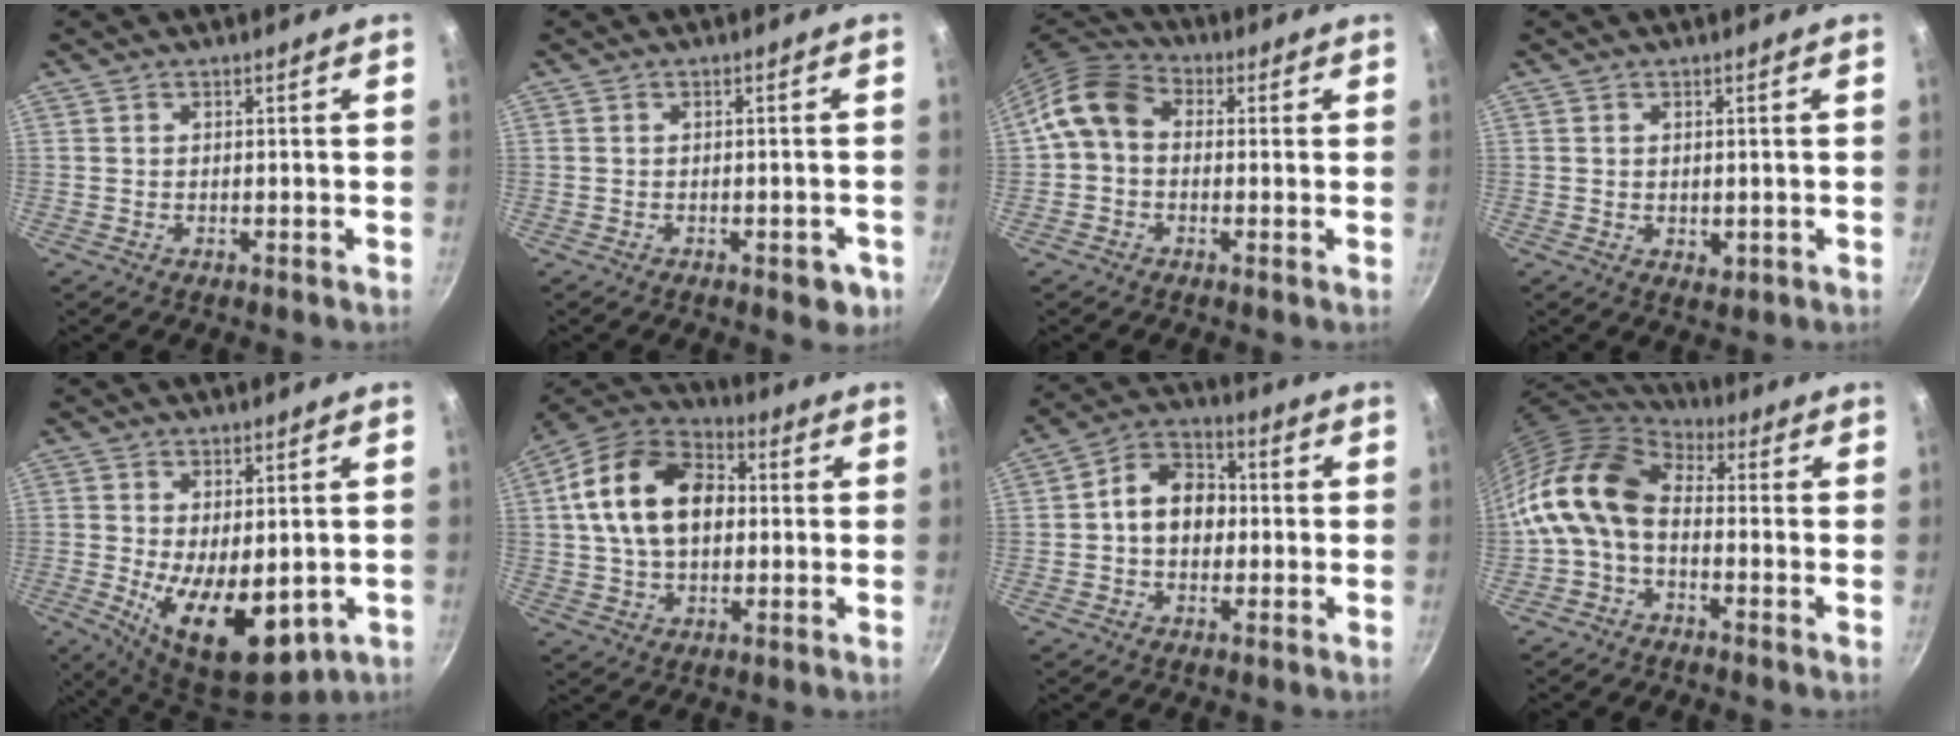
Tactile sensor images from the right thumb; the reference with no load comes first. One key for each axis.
{"total": 3.9, "fx": -1.7, "fy": 1.9, "fz": 2.9, "tx": -0.020, "ty": 0.011, "tz": -0.015}
{"total": 8.7, "fx": 0.3, "fy": 6.8, "fz": 5.4, "tx": -0.087, "ty": 0.026, "tz": -0.017}
{"total": 1.6, "fx": 0.1, "fy": 1.2, "fz": 1.0, "tx": -0.013, "ty": -0.005, "tz": 0.003}
{"total": 14.0, "fx": -2.4, "fy": 7.1, "fz": 11.9, "tx": -0.170, "ty": -0.023, "tz": -0.018}
{"total": 18.9, "fx": 2.7, "fy": 12.8, "fz": 13.6, "tx": -0.209, "ty": 0.024, "tz": 0.032}
{"total": 10.7, "fx": 0.1, "fy": 8.1, "fz": 6.9, "tx": -0.072, "ty": 0.027, "tz": -0.015}
{"total": 13.8, "fx": -1.1, "fy": 8.9, "fz": 10.4, "tx": -0.194, "ty": 0.030, "tz": -0.040}